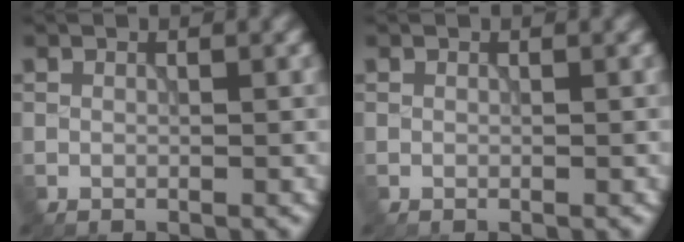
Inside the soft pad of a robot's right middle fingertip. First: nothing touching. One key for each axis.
{"total": 0.0}